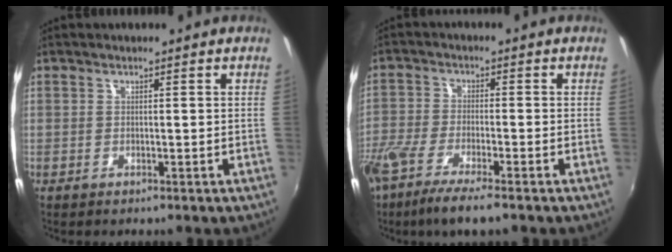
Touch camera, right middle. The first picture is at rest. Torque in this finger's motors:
{"motor_torque": [1.10, -1.04, 0.53, 0.21]}